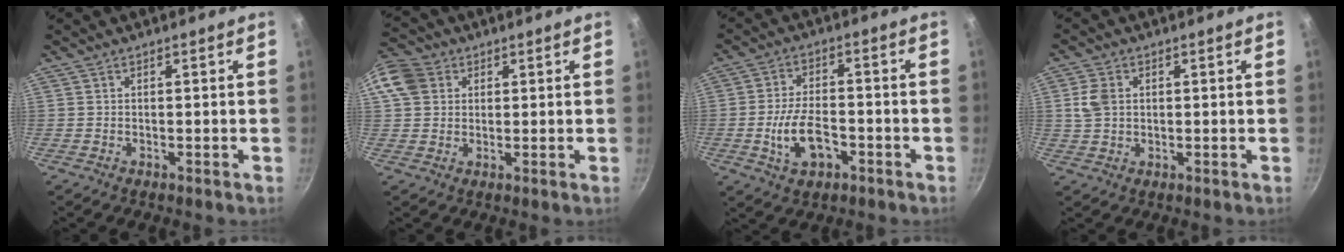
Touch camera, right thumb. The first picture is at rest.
{"total": 9.9, "force": [2.8, 8.3, 4.6], "torque": [-0.088, 0.014, 0.041]}
{"total": 9.5, "force": [-3.2, 5.2, 7.2], "torque": [-0.122, 0.021, -0.055]}
{"total": 4.6, "force": [0.8, 3.5, 2.9], "torque": [-0.050, 0.003, 0.015]}